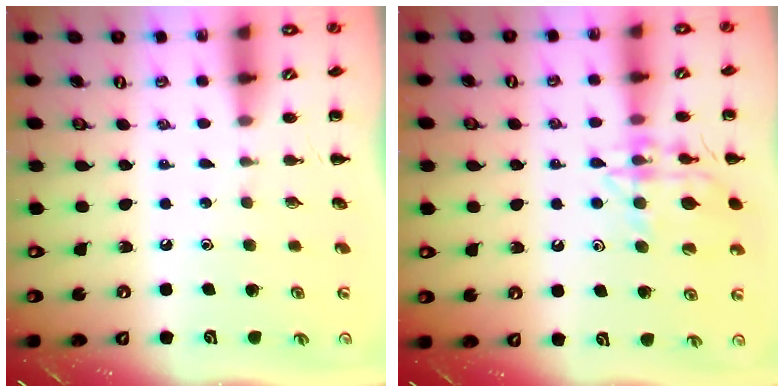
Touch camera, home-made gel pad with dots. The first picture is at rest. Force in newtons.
{"total": 15.5, "press": 15.4, "slide": 1.6}